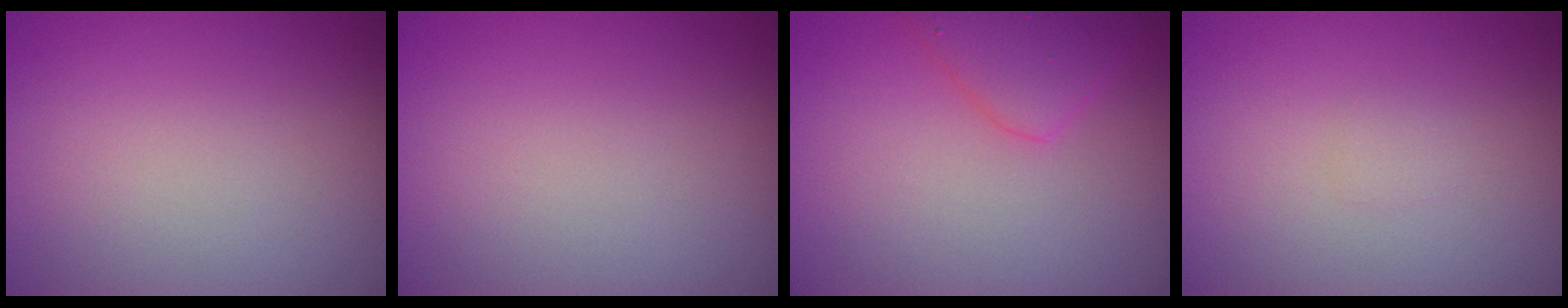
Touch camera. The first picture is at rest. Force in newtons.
{"total": 0.0}
{"total": 3.0, "press": 3.0, "slide": 0.1}
{"total": 0.5, "press": 0.5, "slide": 0.0}